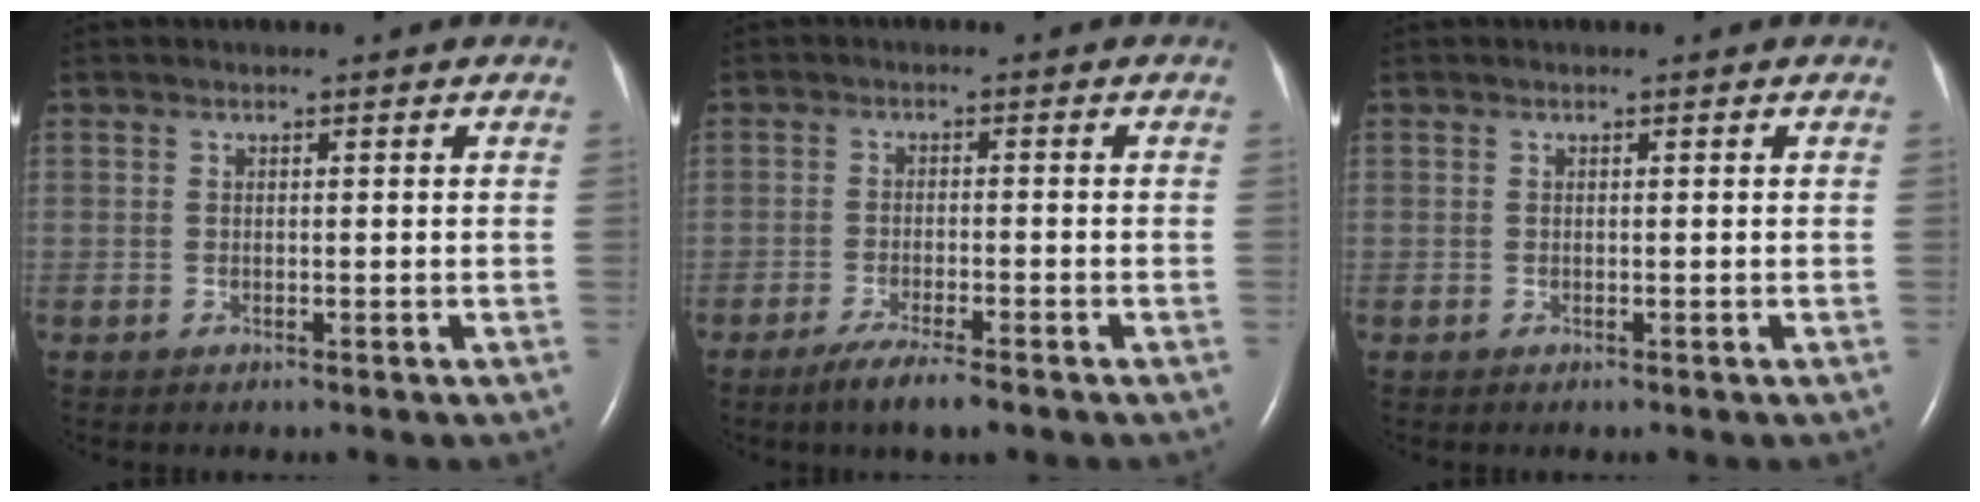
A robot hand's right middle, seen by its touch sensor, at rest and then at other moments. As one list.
[{"total": 5.1, "force": [-3.6, 0.4, 3.6], "torque": [-0.071, -0.012, -0.059]}, {"total": 0.0}]